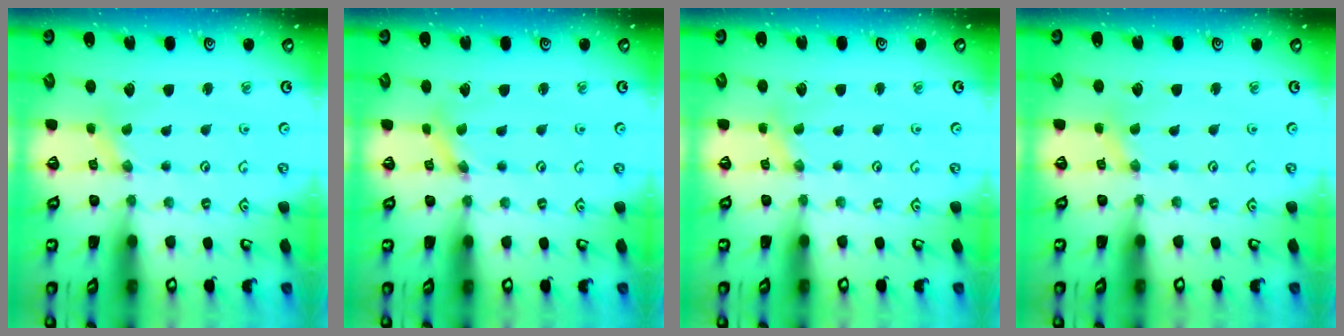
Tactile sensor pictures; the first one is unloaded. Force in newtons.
{"total": 1.6, "press": 1.5, "slide": 0.3}
{"total": 0.9, "press": 0.9, "slide": 0.1}
{"total": 0.0}